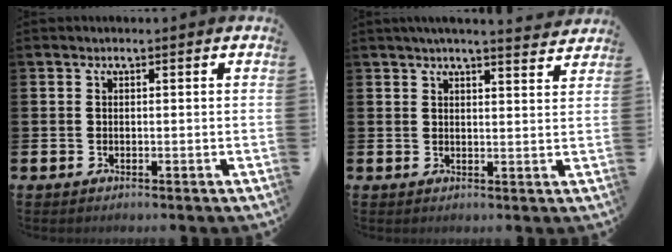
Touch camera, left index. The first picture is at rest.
{"total": 4.1, "force": [3.9, -0.4, 1.0], "torque": [-0.020, -0.020, 0.068]}